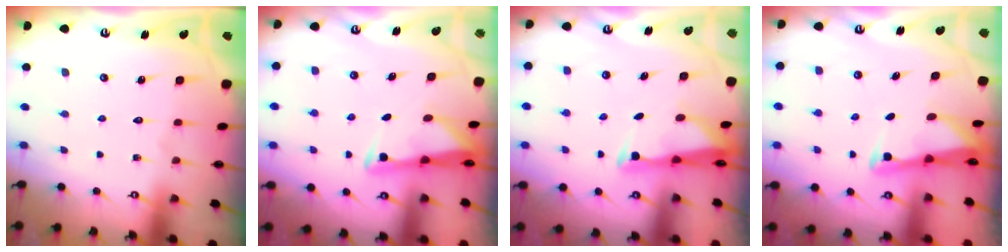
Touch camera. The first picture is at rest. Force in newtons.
{"total": 2.9, "press": 2.9, "slide": 0.1}
{"total": 2.7, "press": 2.6, "slide": 0.8}
{"total": 2.6, "press": 2.6, "slide": 0.3}